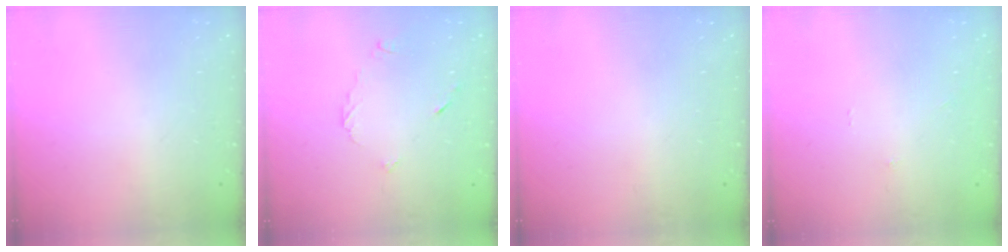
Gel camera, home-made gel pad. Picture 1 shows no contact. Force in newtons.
{"total": 4.5, "press": 4.5, "slide": 0.6}
{"total": 0.0}
{"total": 0.0}